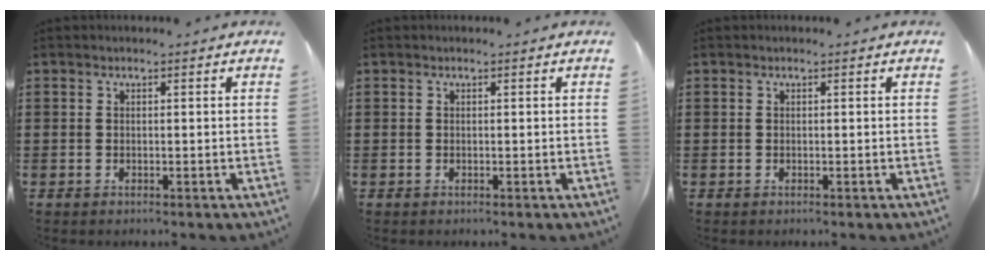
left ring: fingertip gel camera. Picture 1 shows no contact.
{"total": 0.0}
{"total": 0.0}